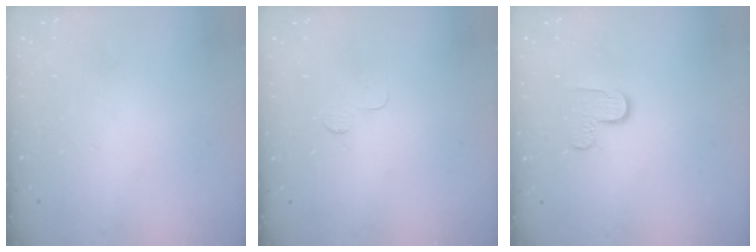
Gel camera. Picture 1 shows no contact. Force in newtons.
{"total": 3.0, "press": 2.9, "slide": 0.3}
{"total": 5.6, "press": 5.5, "slide": 0.4}